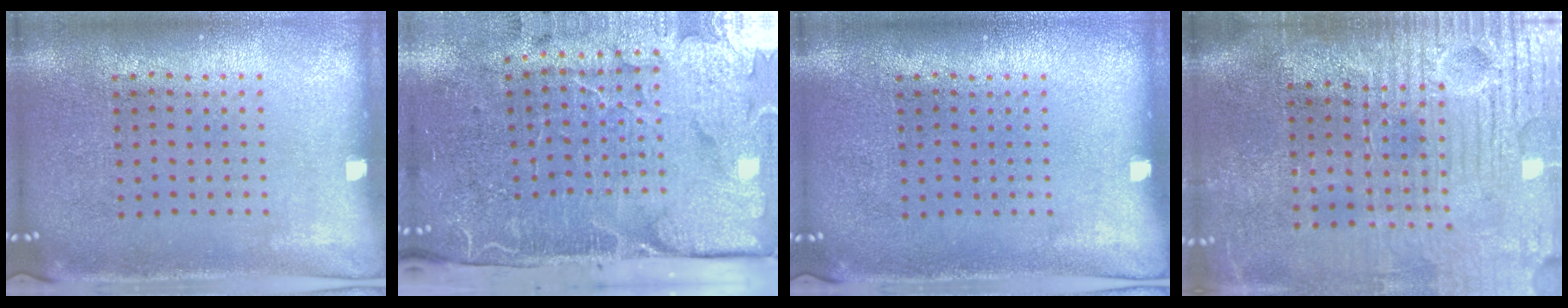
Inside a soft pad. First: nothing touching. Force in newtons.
{"total": 5.2, "press": 4.1, "slide": 3.2}
{"total": 0.0}
{"total": 4.6, "press": 4.1, "slide": 2.1}